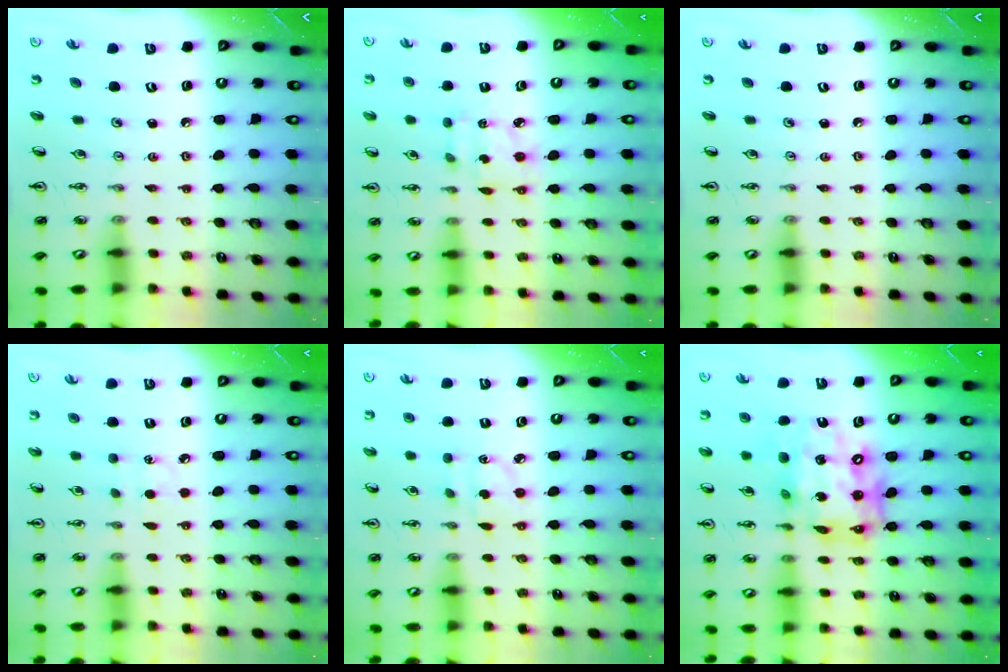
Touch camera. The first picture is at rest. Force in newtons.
{"total": 4.4, "press": 4.4, "slide": 0.2}
{"total": 0.0}
{"total": 4.5, "press": 4.4, "slide": 0.6}
{"total": 3.7, "press": 3.6, "slide": 0.9}
{"total": 19.3, "press": 19.2, "slide": 1.9}